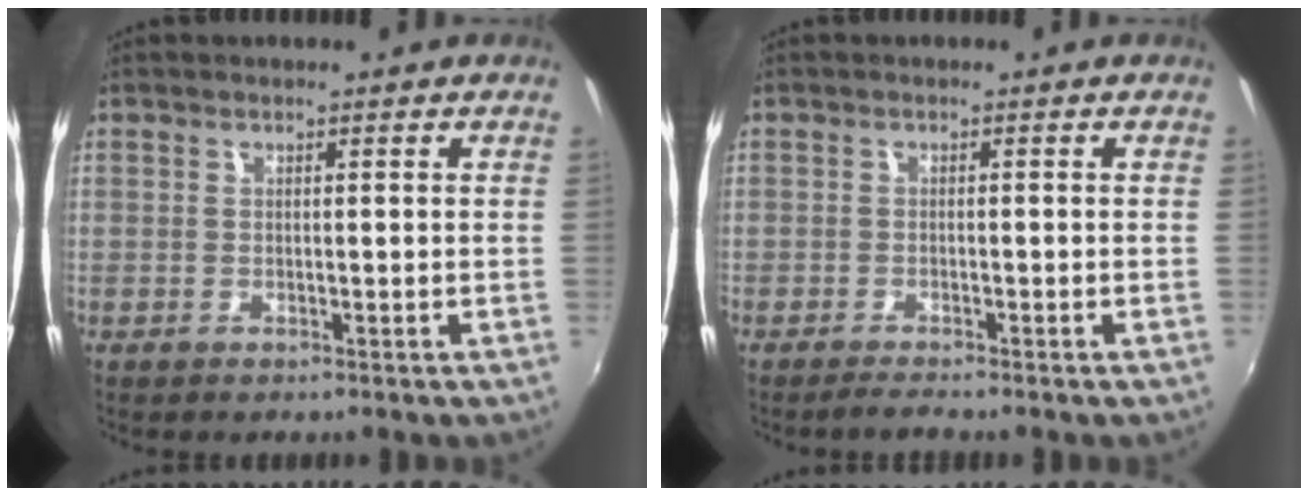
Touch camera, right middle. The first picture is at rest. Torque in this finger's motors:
{"motor_torque": [0.92, -1.00, 0.18, 0.09]}